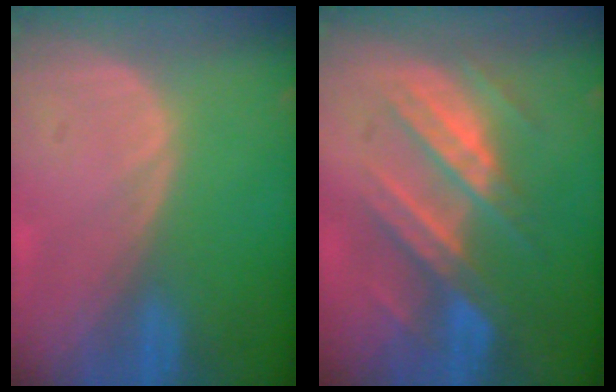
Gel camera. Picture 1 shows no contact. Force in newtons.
{"total": 8.3, "press": 8.1, "slide": 1.7}